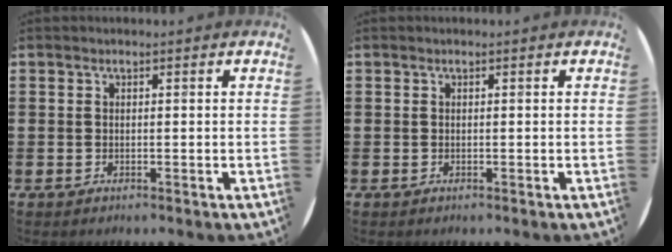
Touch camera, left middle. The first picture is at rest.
{"total": 0.0}